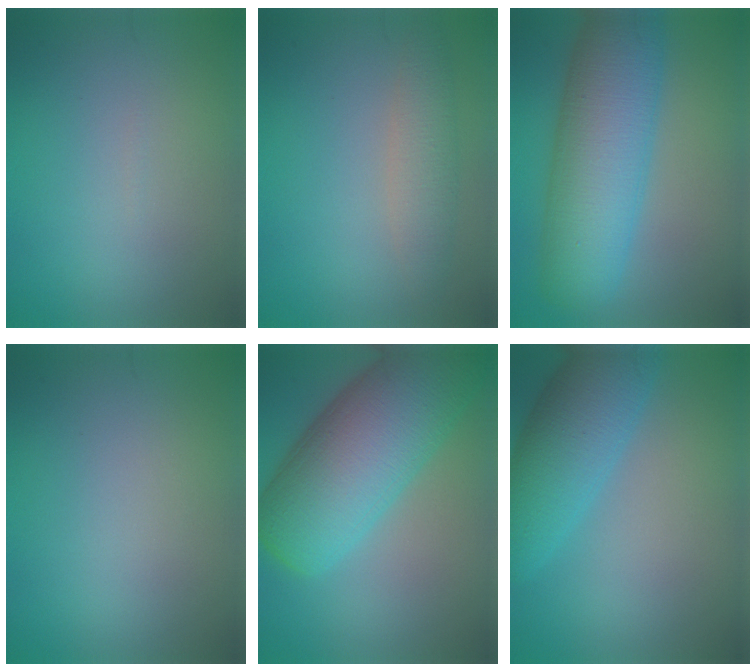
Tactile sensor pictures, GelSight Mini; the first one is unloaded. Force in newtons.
{"total": 2.8, "press": 2.8, "slide": 0.0}
{"total": 10.1, "press": 10.1, "slide": 0.3}
{"total": 0.0}
{"total": 13.0, "press": 13.0, "slide": 0.7}
{"total": 6.9, "press": 6.9, "slide": 0.2}